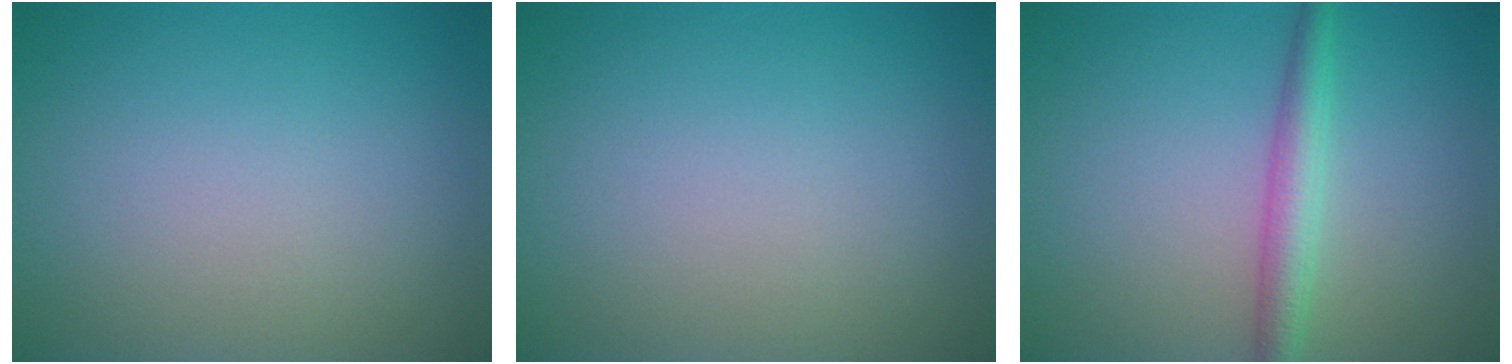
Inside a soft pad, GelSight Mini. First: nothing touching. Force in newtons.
{"total": 0.0}
{"total": 2.9, "press": 2.9, "slide": 0.1}